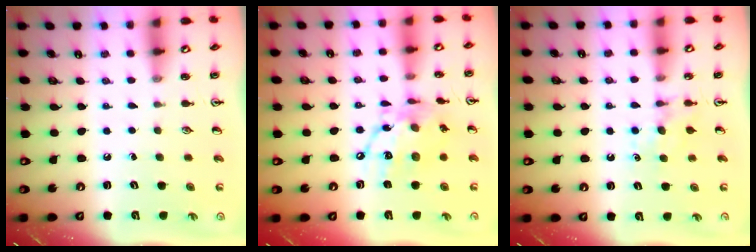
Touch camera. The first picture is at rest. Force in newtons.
{"total": 14.9, "press": 14.9, "slide": 1.1}
{"total": 6.2, "press": 6.2, "slide": 0.5}